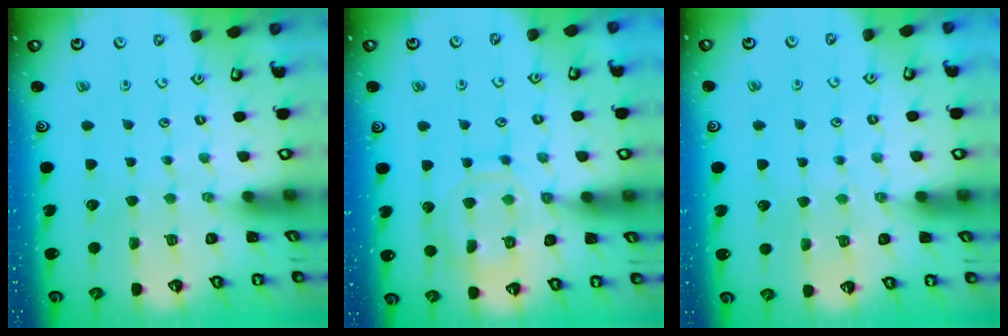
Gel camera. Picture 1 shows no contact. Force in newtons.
{"total": 12.8, "press": 12.8, "slide": 1.0}
{"total": 4.1, "press": 4.1, "slide": 0.4}